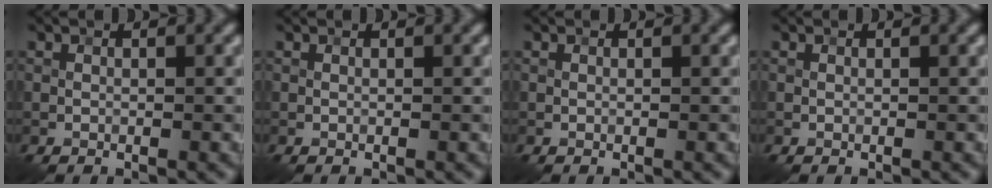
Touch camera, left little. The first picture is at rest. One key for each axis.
{"total": 0.0}
{"total": 0.0}
{"total": 0.0}